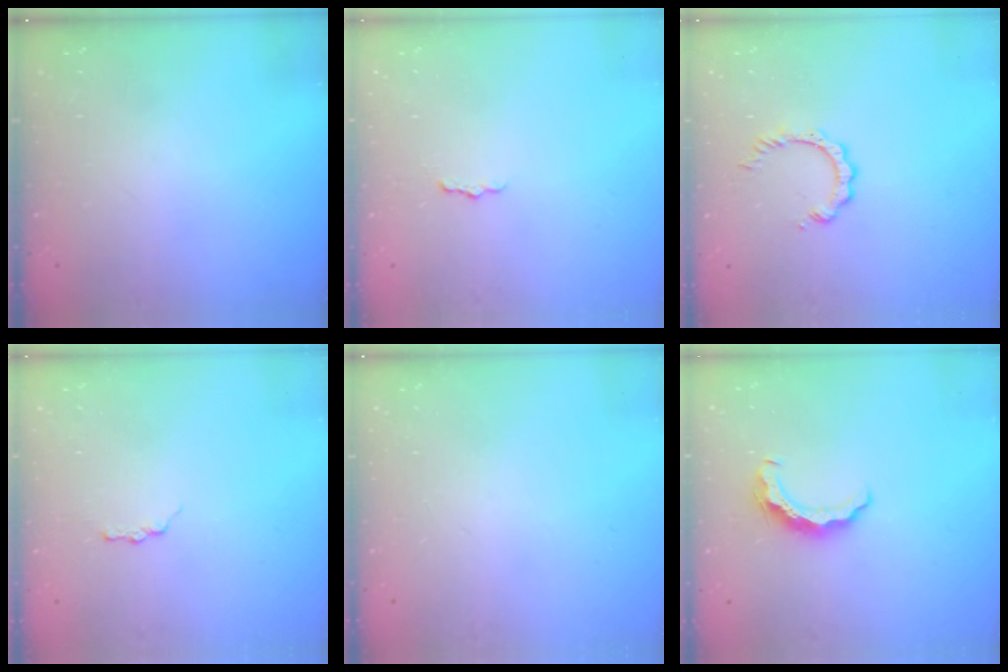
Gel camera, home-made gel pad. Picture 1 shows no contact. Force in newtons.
{"total": 2.9, "press": 2.9, "slide": 0.3}
{"total": 3.8, "press": 3.7, "slide": 0.2}
{"total": 2.6, "press": 2.6, "slide": 0.4}
{"total": 0.0}
{"total": 8.7, "press": 8.7, "slide": 0.4}